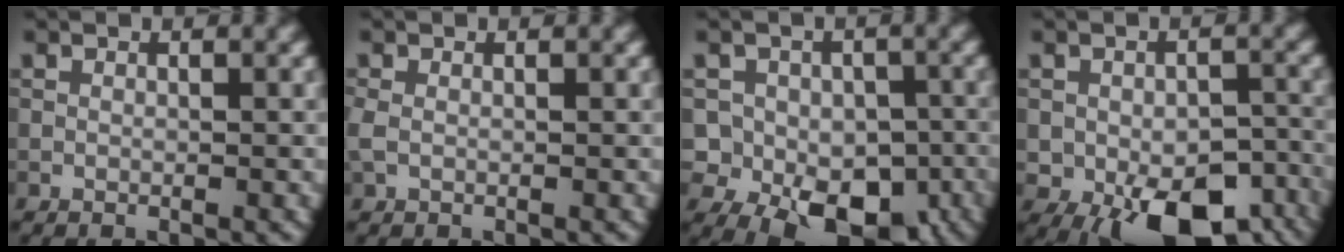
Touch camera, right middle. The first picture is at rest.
{"total": 1.0, "force": [-0.1, 0.7, 0.8], "torque": [-0.021, -0.001, -0.005]}
{"total": 8.8, "force": [-2.8, 6.4, 5.3], "torque": [-0.056, -0.004, -0.050]}
{"total": 12.2, "force": [-6.0, 6.4, 8.6], "torque": [-0.123, -0.041, -0.073]}